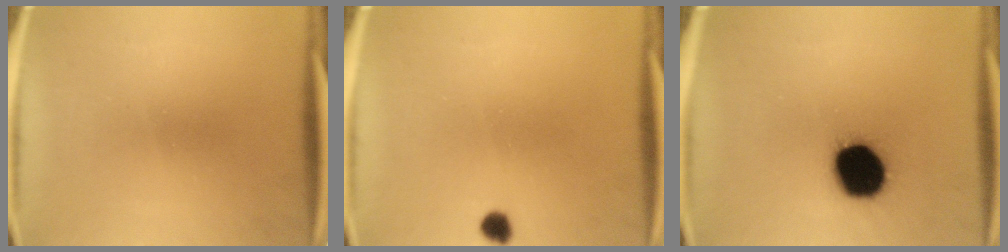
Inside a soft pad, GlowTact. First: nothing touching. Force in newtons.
{"total": 2.0}
{"total": 18.3}